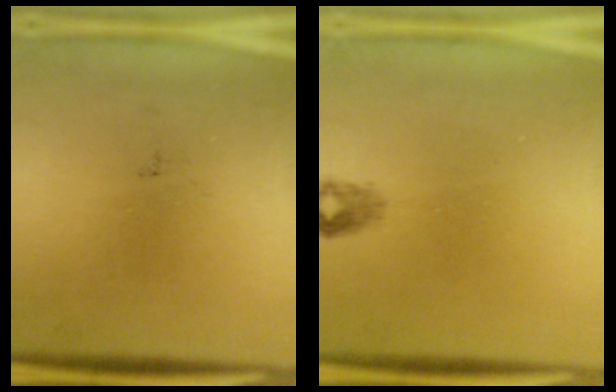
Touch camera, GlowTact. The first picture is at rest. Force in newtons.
{"total": 1.2}